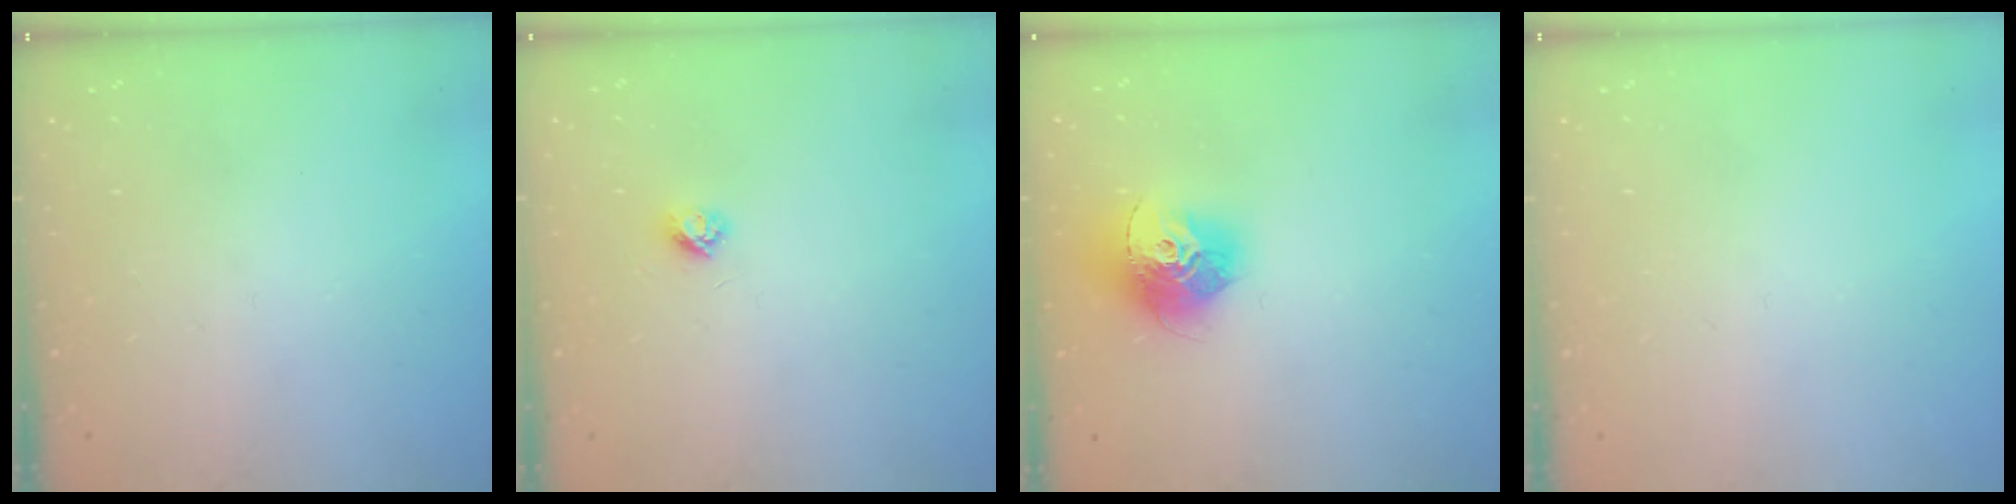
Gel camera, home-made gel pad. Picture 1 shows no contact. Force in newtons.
{"total": 3.1, "press": 3.0, "slide": 0.4}
{"total": 14.4, "press": 14.3, "slide": 1.3}
{"total": 0.0}